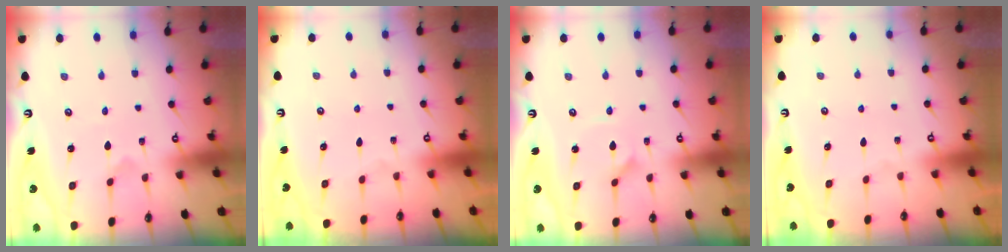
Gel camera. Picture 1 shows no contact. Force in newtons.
{"total": 0.0}
{"total": 1.7, "press": 1.6, "slide": 0.3}
{"total": 0.0}